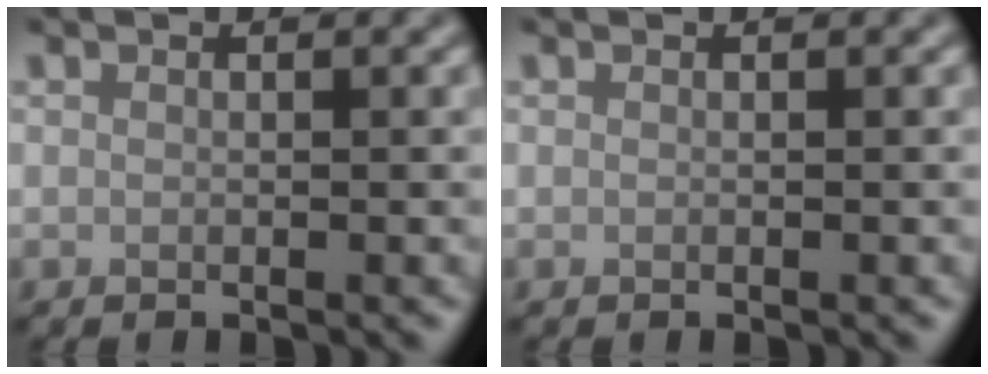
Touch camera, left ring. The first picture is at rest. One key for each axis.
{"total": 0.0}